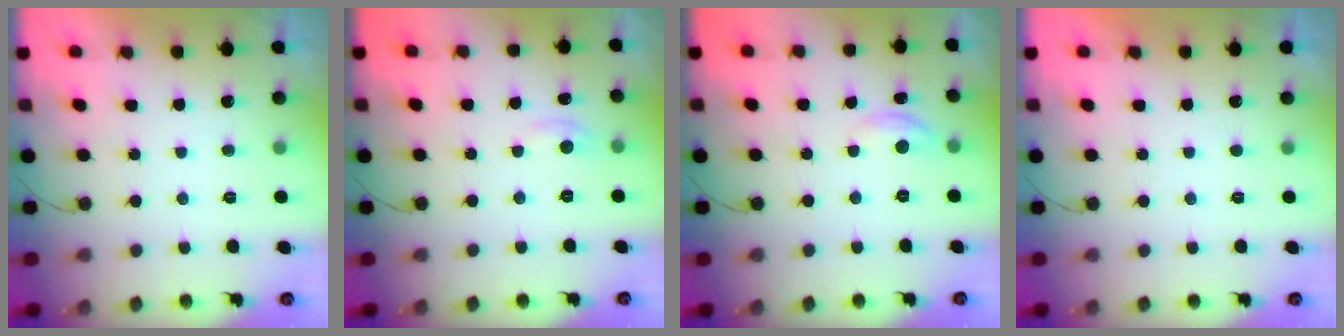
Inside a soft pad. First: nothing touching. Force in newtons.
{"total": 2.8, "press": 2.8, "slide": 0.4}
{"total": 3.7, "press": 3.7, "slide": 0.2}
{"total": 0.0}